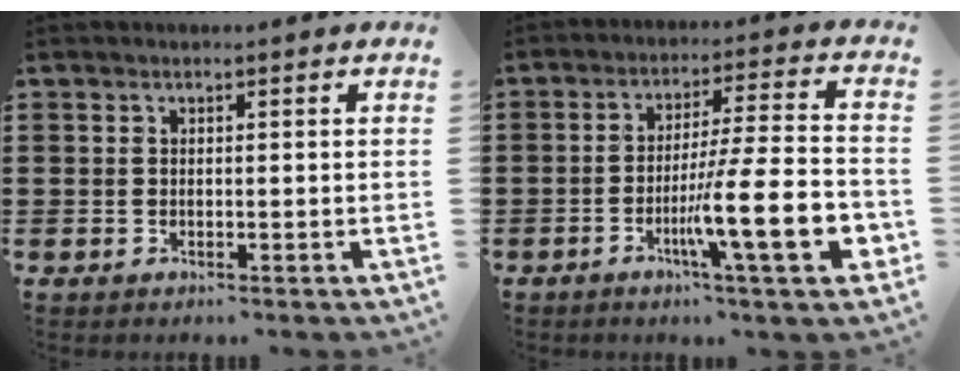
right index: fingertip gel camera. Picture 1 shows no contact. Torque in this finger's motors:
{"motor_torque": [2.14, 0.00, 0.71, 0.21]}